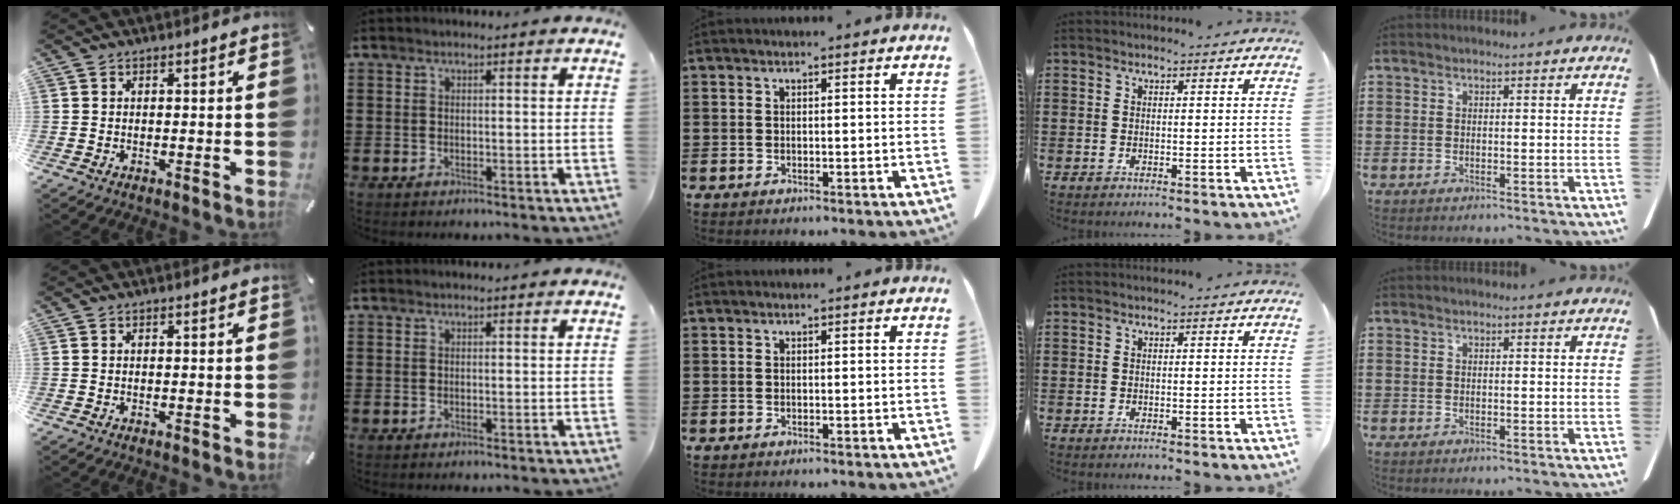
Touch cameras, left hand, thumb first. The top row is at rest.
{}